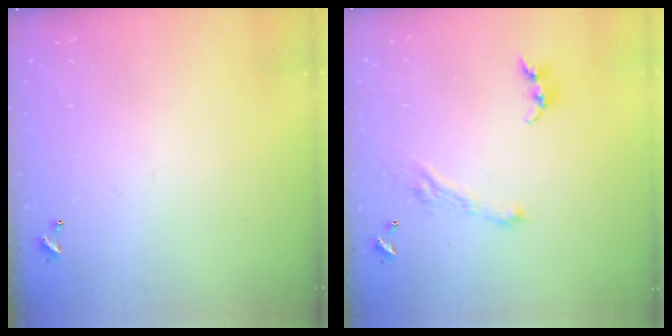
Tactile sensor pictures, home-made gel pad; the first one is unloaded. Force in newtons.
{"total": 3.6, "press": 3.5, "slide": 0.4}